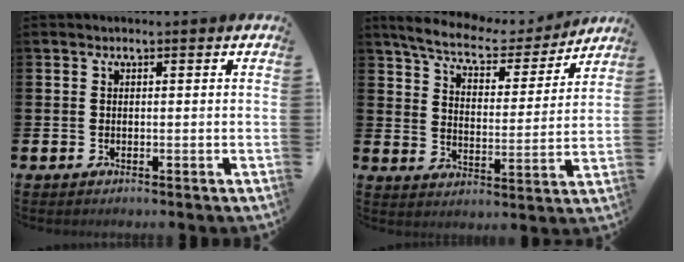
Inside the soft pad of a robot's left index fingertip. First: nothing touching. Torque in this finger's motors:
{"motor_torque": [1.08, -1.06, 0.09, 0.08]}